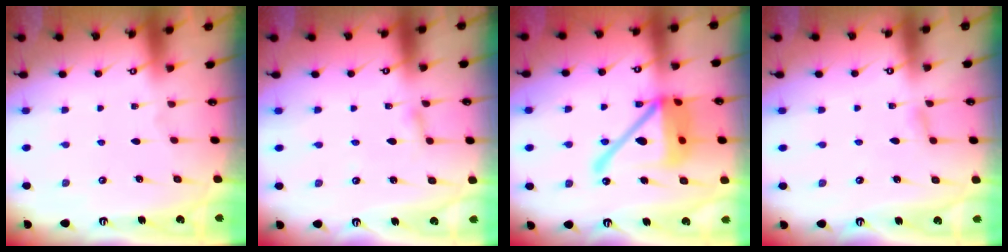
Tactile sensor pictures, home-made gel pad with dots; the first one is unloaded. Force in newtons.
{"total": 1.7, "press": 1.7, "slide": 0.2}
{"total": 20.2, "press": 20.0, "slide": 2.8}
{"total": 3.2, "press": 3.1, "slide": 0.4}